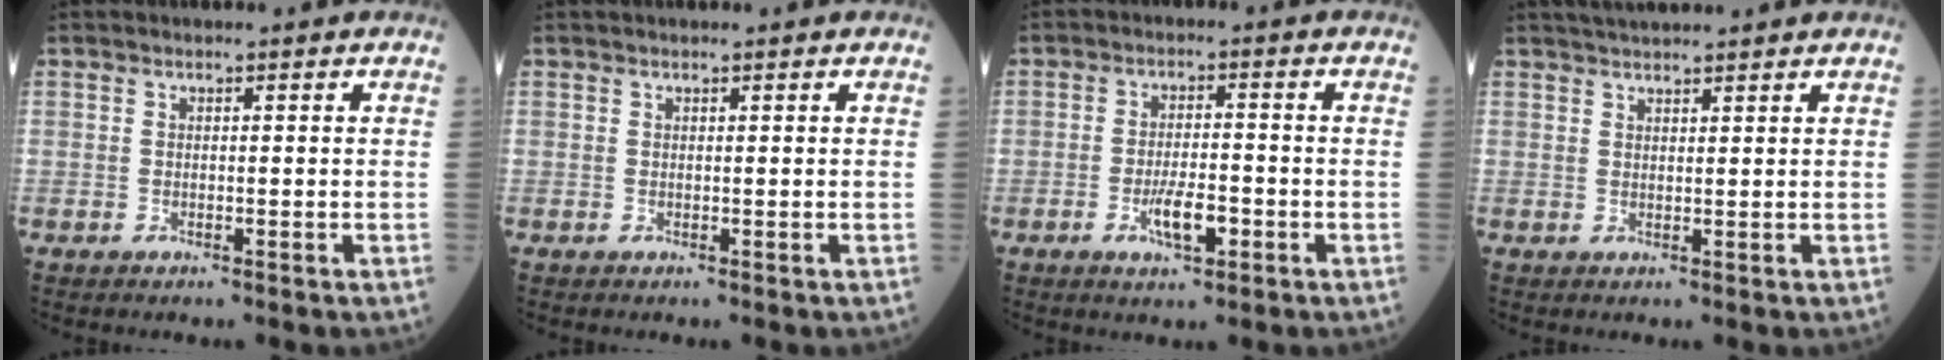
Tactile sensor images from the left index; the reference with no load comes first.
{"total": 0.8, "force": [0.7, 0.0, 0.4], "torque": [-0.004, 0.019, 0.014]}
{"total": 5.0, "force": [-2.1, 1.4, 4.4], "torque": [-0.084, -0.001, -0.035]}
{"total": 4.6, "force": [4.2, 0.0, 1.9], "torque": [-0.028, 0.031, 0.068]}